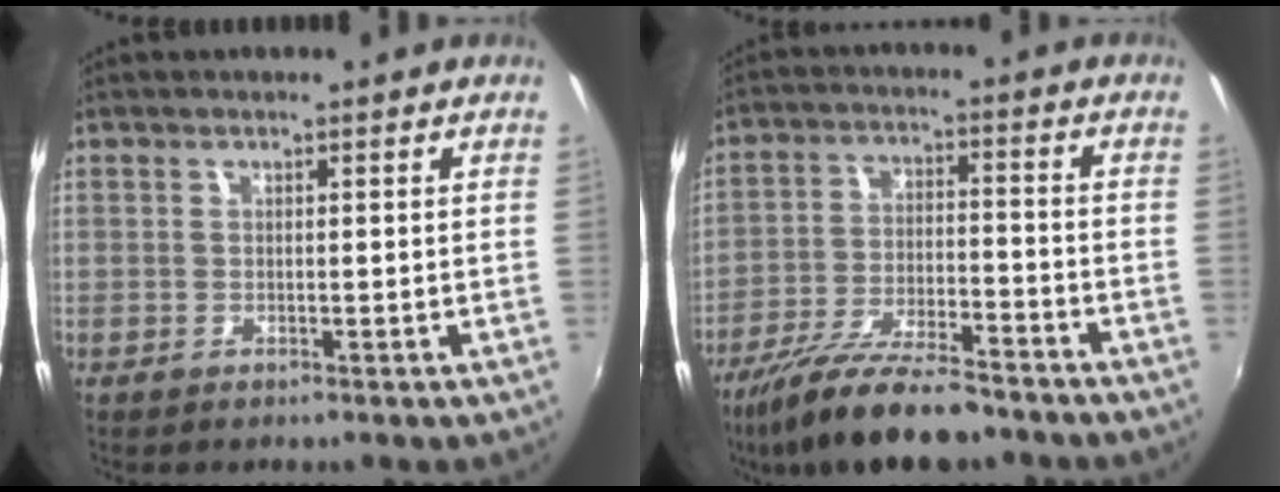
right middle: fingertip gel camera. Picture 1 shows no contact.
{"total": 15.5, "force": [-12.6, 3.5, 8.2], "torque": [-0.172, -0.026, -0.216]}